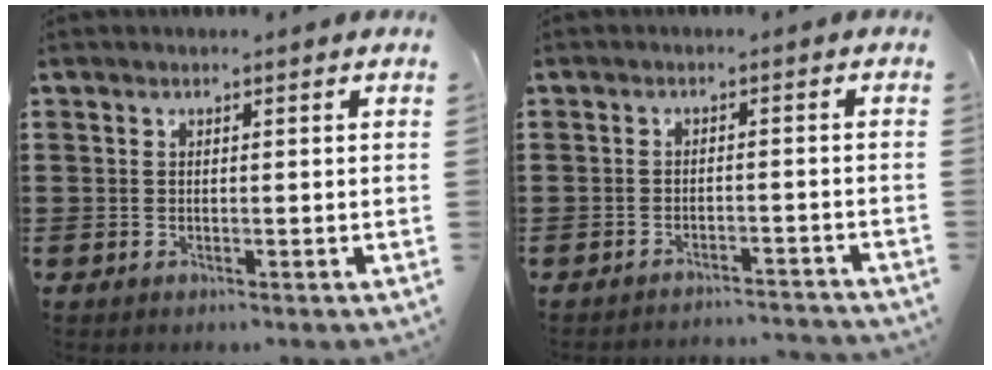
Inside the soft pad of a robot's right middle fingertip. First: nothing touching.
{"total": 2.3, "force": [-2.3, -0.1, 0.2], "torque": [-0.008, 0.000, -0.047]}